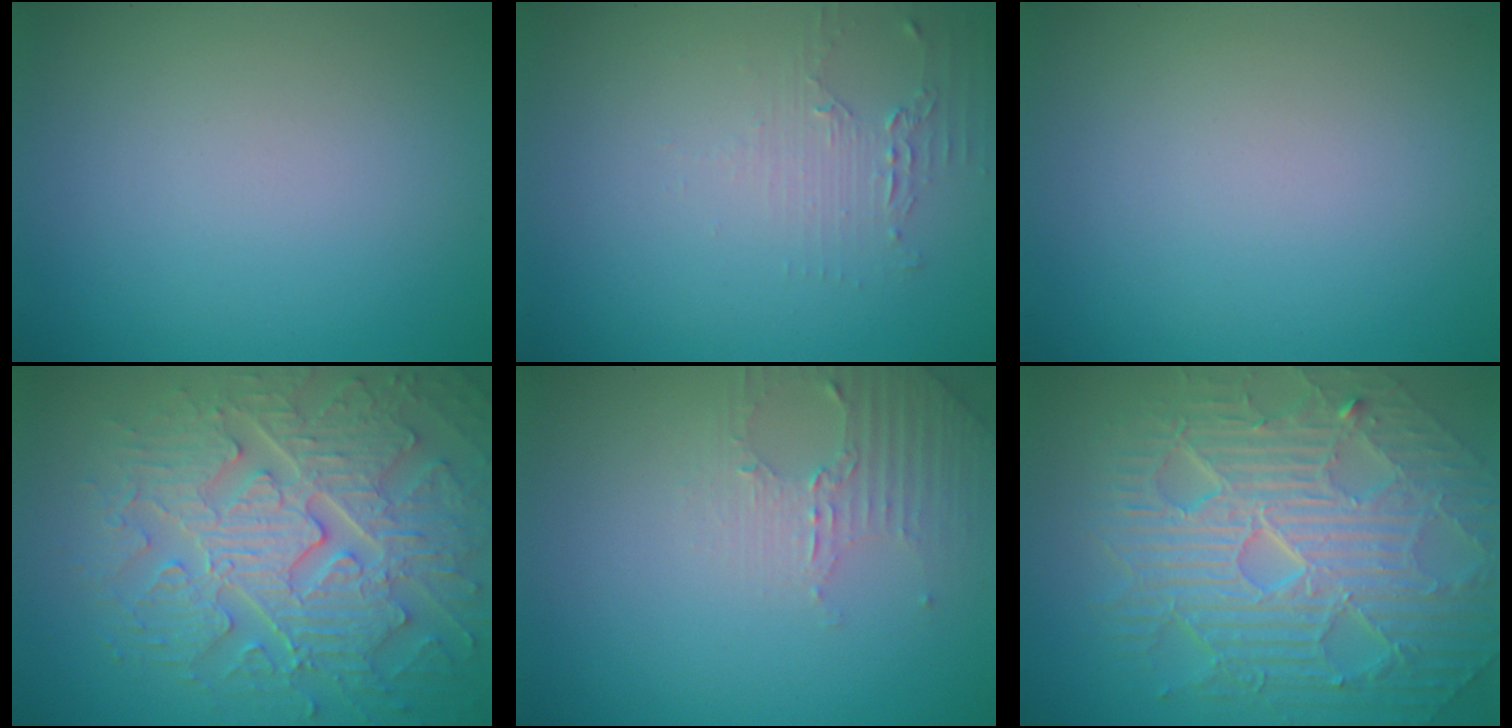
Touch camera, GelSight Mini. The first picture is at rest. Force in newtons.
{"total": 1.5, "press": 1.5, "slide": 0.4}
{"total": 0.0}
{"total": 8.5, "press": 6.5, "slide": 5.4}
{"total": 2.6, "press": 2.5, "slide": 0.7}
{"total": 10.8, "press": 7.0, "slide": 8.2}